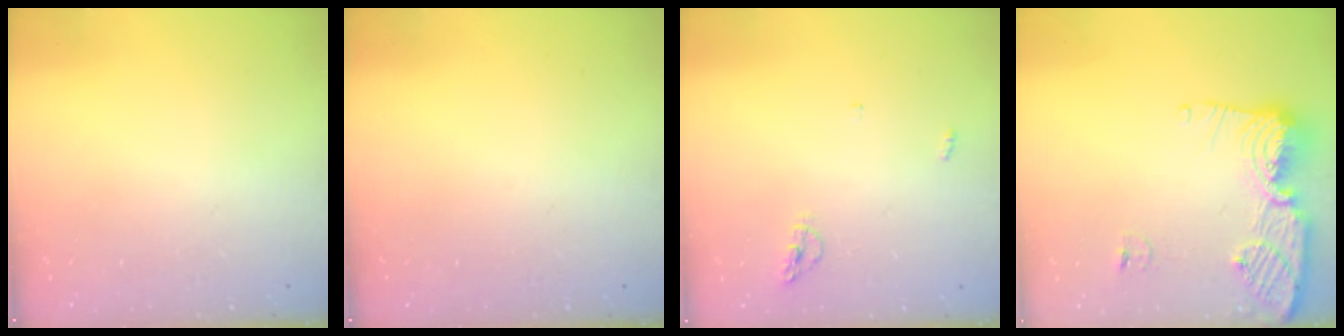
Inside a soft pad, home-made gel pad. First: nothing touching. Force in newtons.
{"total": 0.0}
{"total": 4.6, "press": 4.5, "slide": 1.0}
{"total": 14.0, "press": 13.9, "slide": 1.4}